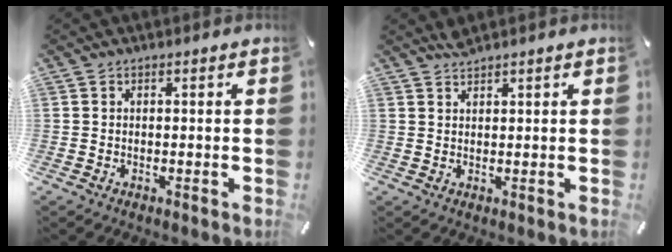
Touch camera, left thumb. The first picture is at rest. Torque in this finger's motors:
{"motor_torque": [0.14, -0.09, -0.60, -0.35, -0.07]}